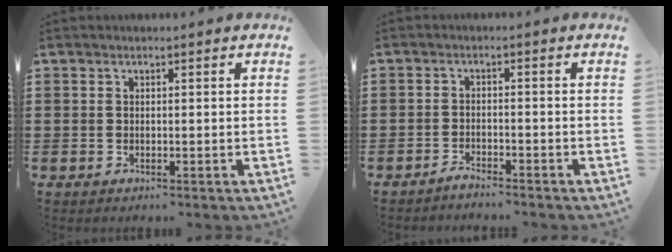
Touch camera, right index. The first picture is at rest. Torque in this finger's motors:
{"motor_torque": [-0.44, -0.55, -0.12, 0.01]}